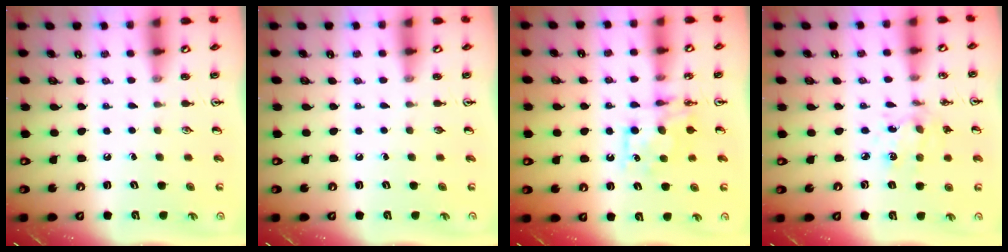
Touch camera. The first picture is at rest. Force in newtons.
{"total": 0.0}
{"total": 8.1, "press": 8.1, "slide": 0.4}
{"total": 3.1, "press": 2.9, "slide": 1.1}